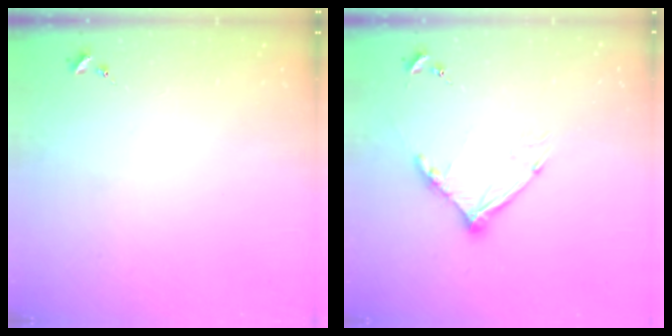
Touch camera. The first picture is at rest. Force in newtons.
{"total": 12.8, "press": 12.7, "slide": 1.2}